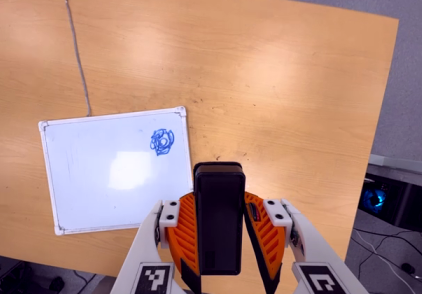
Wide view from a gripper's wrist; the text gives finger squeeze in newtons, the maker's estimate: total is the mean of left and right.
{"total": 4.5, "left": 3.7, "right": 5.4}